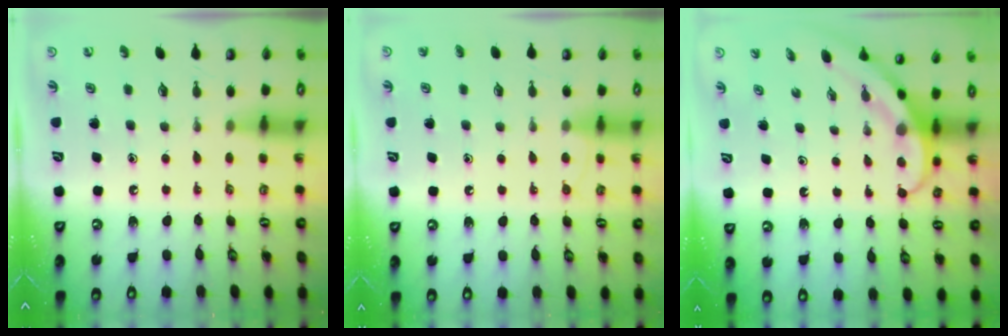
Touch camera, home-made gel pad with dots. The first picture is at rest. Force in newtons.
{"total": 5.2, "press": 5.1, "slide": 0.5}
{"total": 3.9, "press": 3.9, "slide": 0.3}